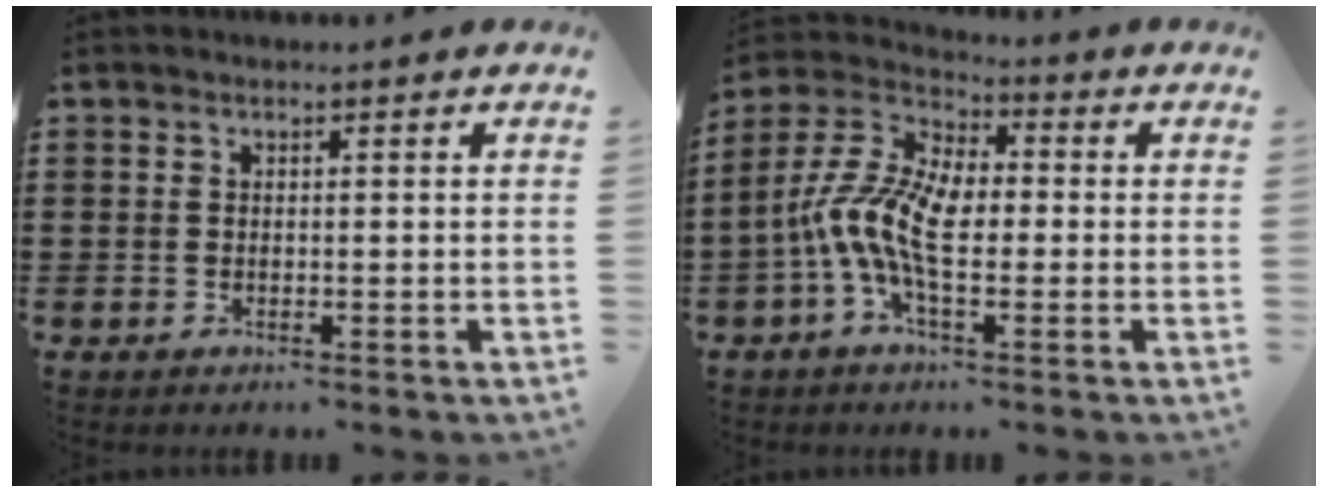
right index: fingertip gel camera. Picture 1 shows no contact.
{"total": 11.0, "force": [-2.6, 4.9, 9.5], "torque": [-0.231, -0.013, -0.055]}